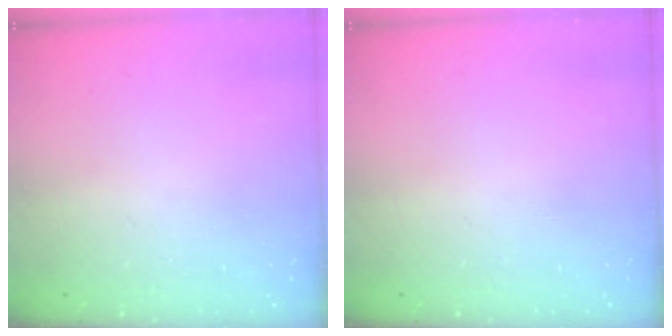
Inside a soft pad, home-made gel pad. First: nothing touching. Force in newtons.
{"total": 0.0}